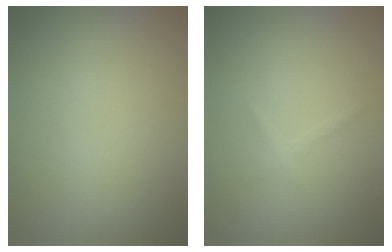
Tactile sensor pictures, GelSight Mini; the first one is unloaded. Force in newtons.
{"total": 0.6, "press": 0.6, "slide": 0.1}